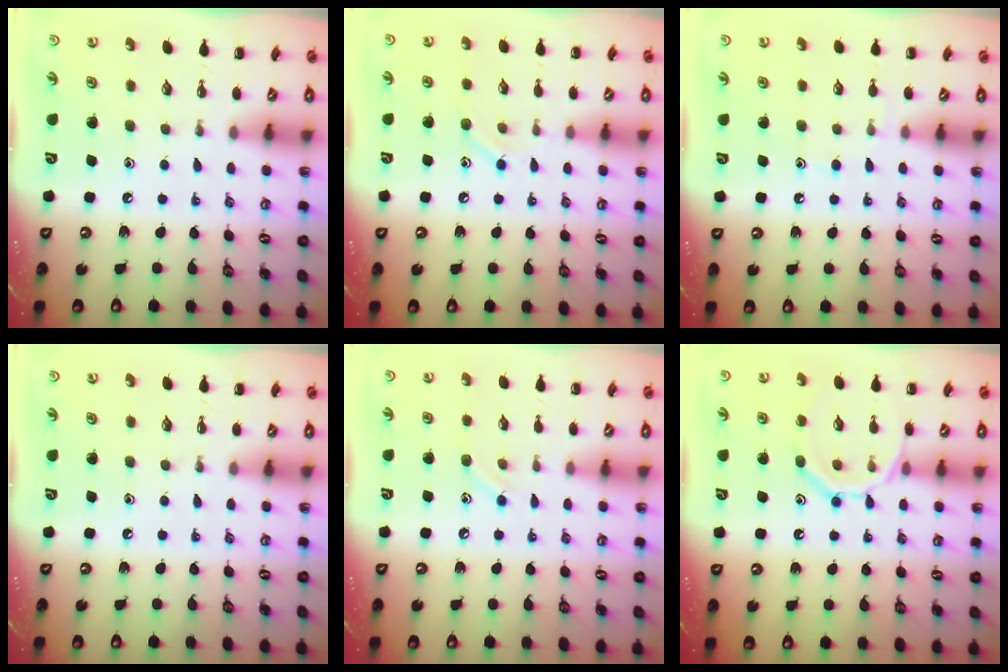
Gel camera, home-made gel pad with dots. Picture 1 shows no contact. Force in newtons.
{"total": 8.2, "press": 8.1, "slide": 1.5}
{"total": 5.9, "press": 5.7, "slide": 1.8}
{"total": 0.0}
{"total": 6.4, "press": 6.2, "slide": 1.6}
{"total": 12.9, "press": 12.9, "slide": 1.3}